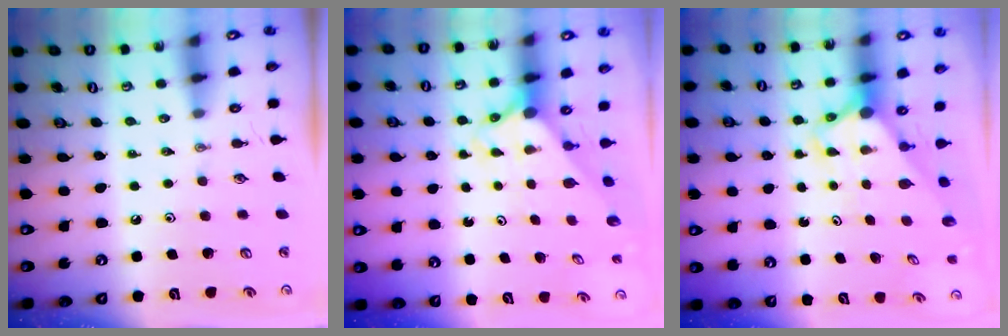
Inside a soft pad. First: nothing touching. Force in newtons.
{"total": 2.2, "press": 2.2, "slide": 0.2}
{"total": 3.3, "press": 3.3, "slide": 0.2}